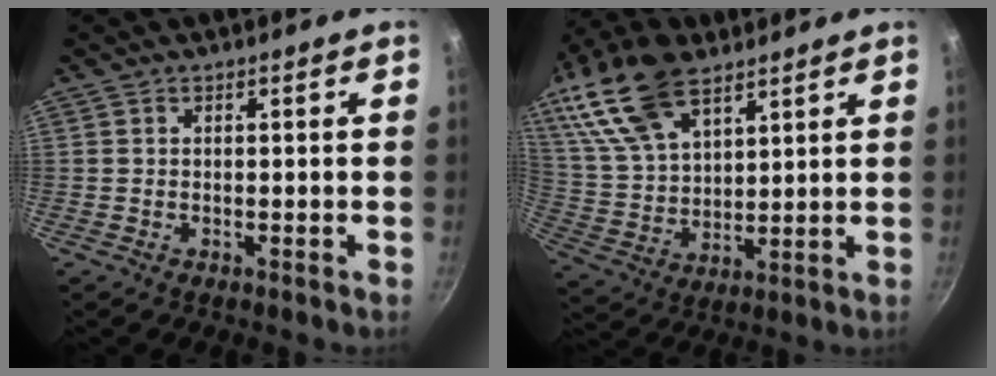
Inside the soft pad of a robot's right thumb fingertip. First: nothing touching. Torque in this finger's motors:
{"motor_torque": [-0.69, 2.35, 0.13, 0.13, 0.15]}